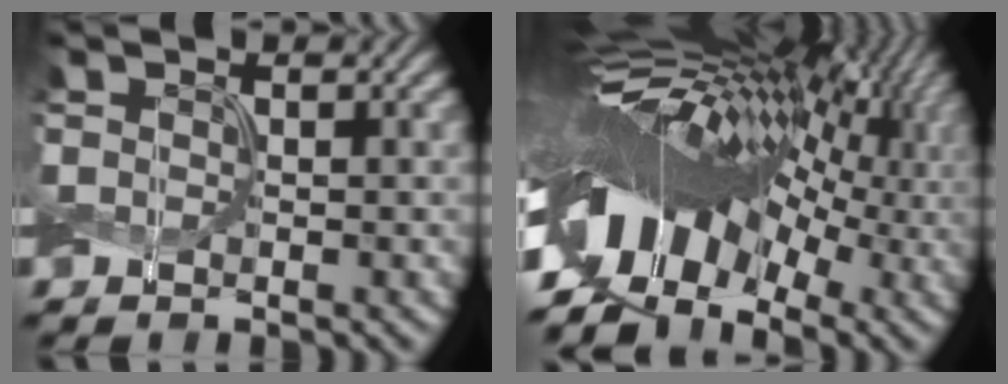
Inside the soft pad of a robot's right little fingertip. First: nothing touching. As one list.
[{"total": 16.0, "force": [-2.8, 8.9, 13.0], "torque": [-0.217, 0.028, -0.066]}]